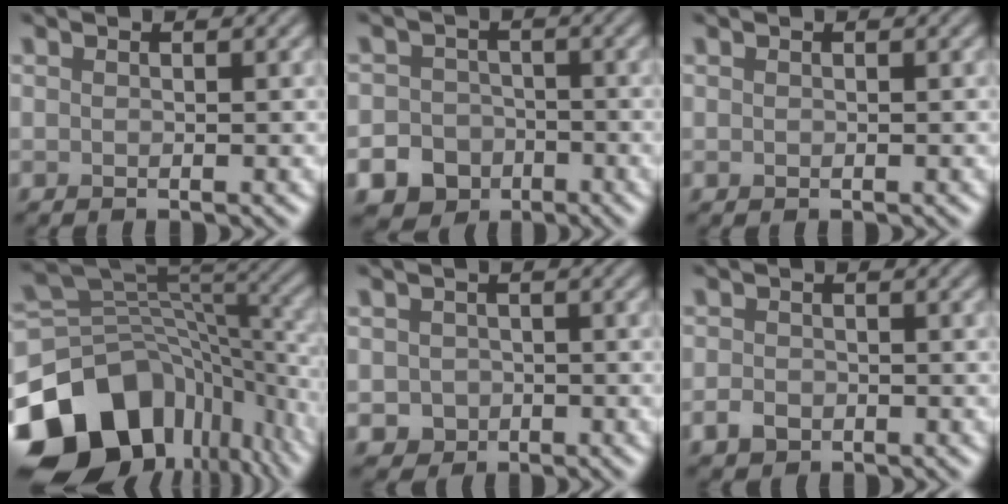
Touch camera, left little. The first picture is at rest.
{"total": 11.0, "force": [-6.0, 9.0, 2.0], "torque": [-0.034, -0.049, -0.117]}
{"total": 0.0}
{"total": 15.2, "force": [-7.5, 10.5, 8.1], "torque": [-0.180, -0.009, -0.119]}
{"total": 2.0, "force": [-0.5, 1.9, 0.5], "torque": [-0.006, -0.006, -0.010]}
{"total": 1.7, "force": [-0.9, 1.2, 0.8], "torque": [-0.012, -0.003, -0.021]}